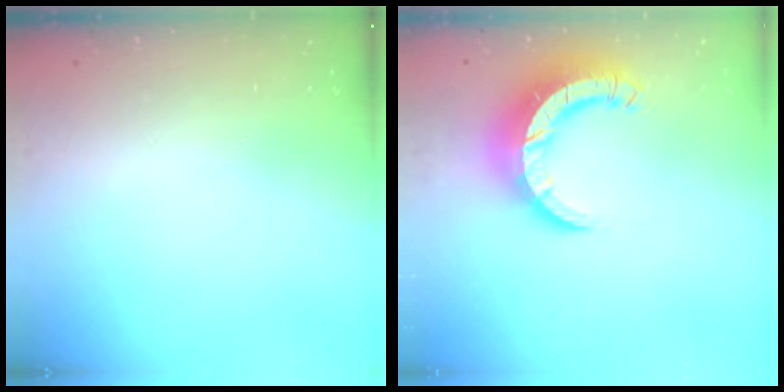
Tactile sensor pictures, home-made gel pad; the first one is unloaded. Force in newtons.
{"total": 14.4, "press": 14.3, "slide": 1.5}